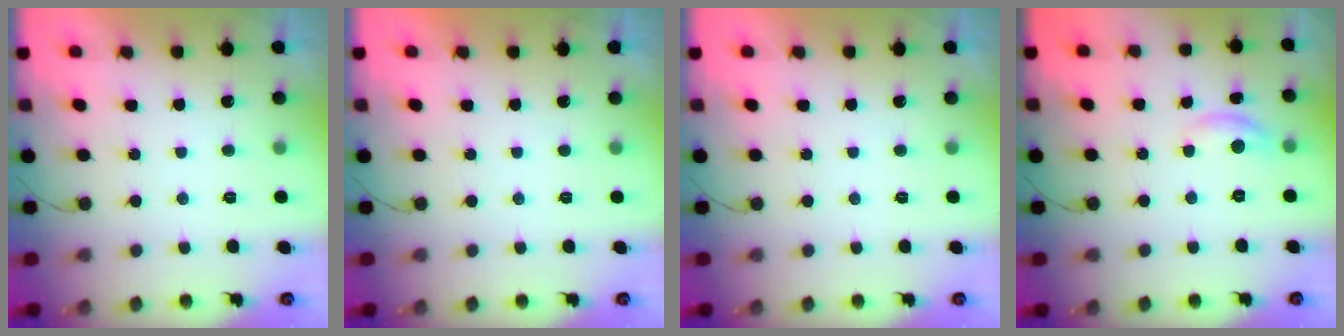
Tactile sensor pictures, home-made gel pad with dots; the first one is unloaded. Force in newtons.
{"total": 0.0}
{"total": 0.0}
{"total": 6.7, "press": 6.7, "slide": 0.4}